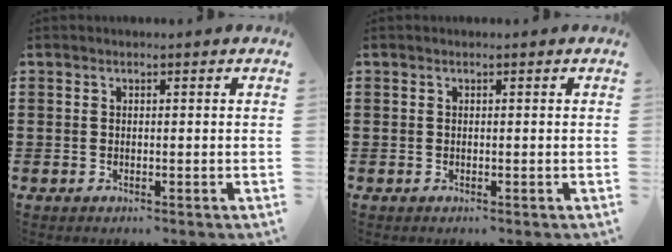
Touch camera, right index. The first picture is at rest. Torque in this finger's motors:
{"motor_torque": [-0.03, 0.03, 0.00, 0.00]}